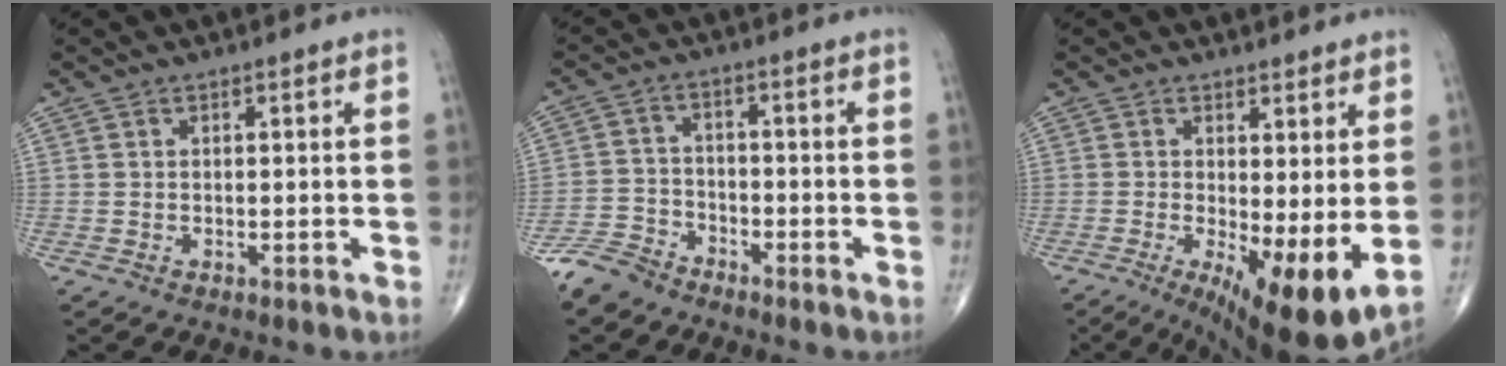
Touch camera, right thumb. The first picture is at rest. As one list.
[{"total": 5.8, "force": [-4.9, 2.8, 1.1], "torque": [-0.018, 0.015, -0.107]}, {"total": 11.3, "force": [-0.8, 3.3, 10.8], "torque": [-0.170, -0.026, -0.003]}]